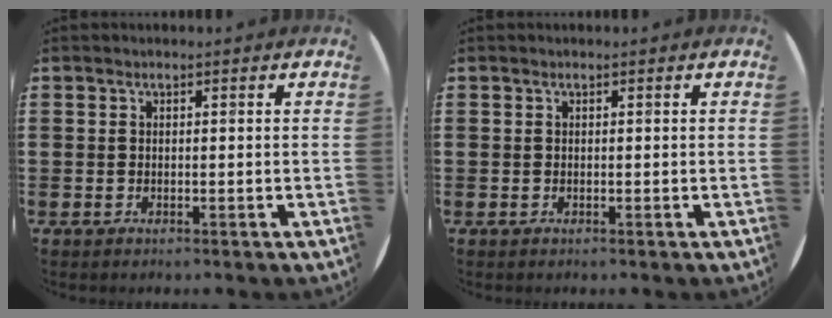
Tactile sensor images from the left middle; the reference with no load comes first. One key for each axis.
{"total": 0.0}